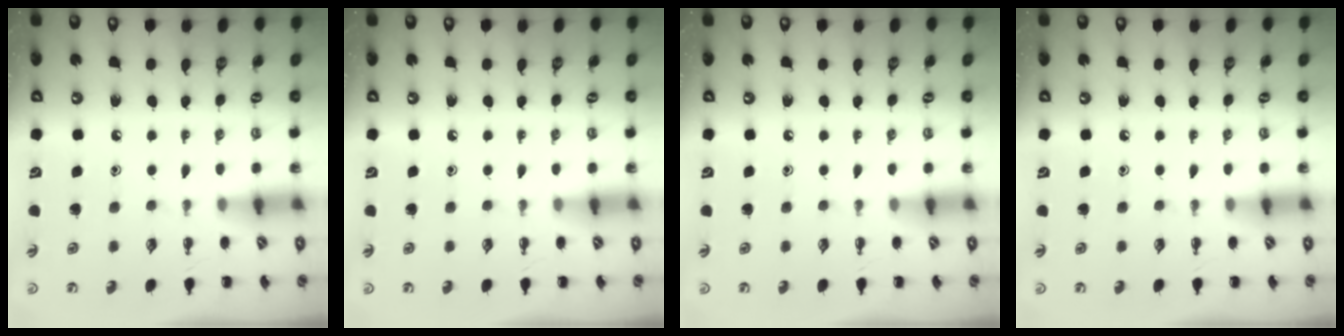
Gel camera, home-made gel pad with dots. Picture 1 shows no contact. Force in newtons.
{"total": 0.0}
{"total": 0.0}
{"total": 0.0}